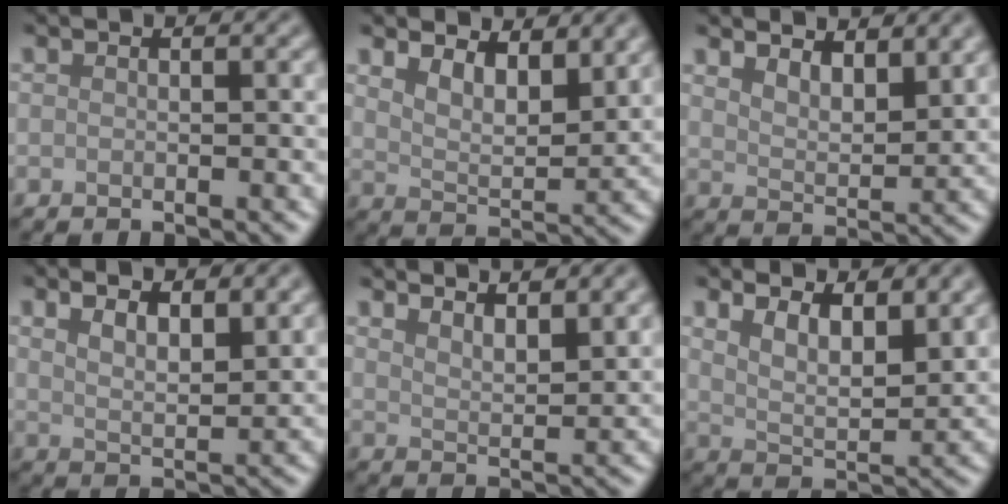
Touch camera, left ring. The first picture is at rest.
{"total": 4.7, "force": [3.4, 1.9, 2.6], "torque": [-0.053, -0.007, 0.053]}
{"total": 4.4, "force": [3.6, 1.4, 2.2], "torque": [-0.040, -0.002, 0.053]}
{"total": 4.1, "force": [2.6, 1.4, 2.8], "torque": [-0.051, -0.003, 0.045]}
{"total": 4.9, "force": [4.2, 1.1, 2.3], "torque": [-0.026, 0.008, 0.051]}
{"total": 5.2, "force": [3.5, 2.0, 3.4], "torque": [-0.064, -0.006, 0.059]}